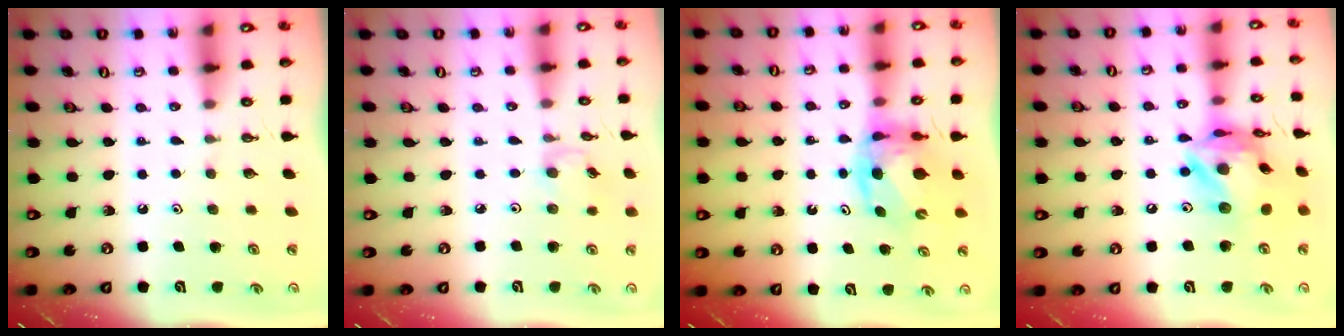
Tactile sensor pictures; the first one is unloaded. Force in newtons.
{"total": 2.8, "press": 2.8, "slide": 0.4}
{"total": 8.1, "press": 8.1, "slide": 1.0}
{"total": 17.3, "press": 17.2, "slide": 1.9}